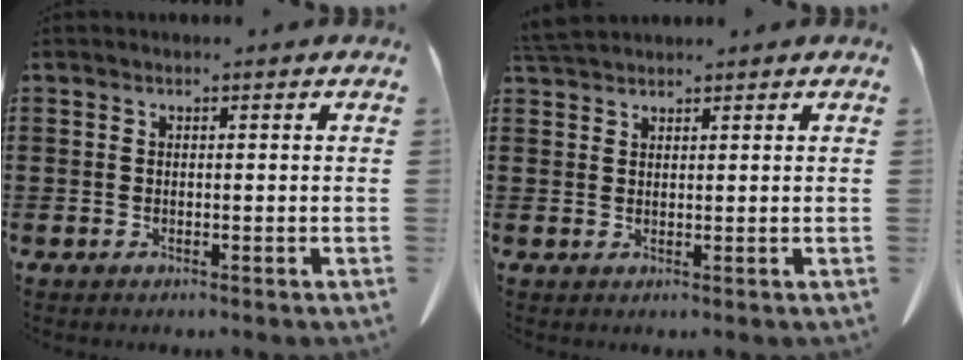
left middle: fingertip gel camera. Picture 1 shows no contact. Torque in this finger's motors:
{"motor_torque": [0.12, 0.09, 0.08, 0.04]}